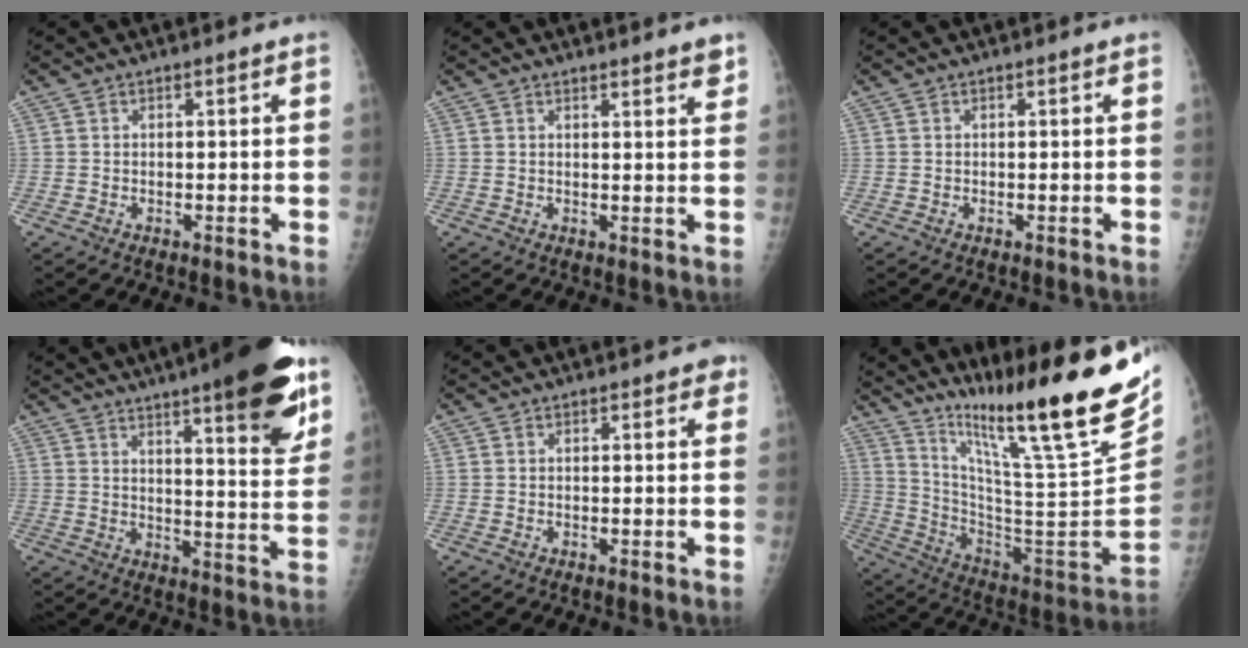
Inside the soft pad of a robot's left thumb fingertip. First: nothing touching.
{"total": 3.0, "force": [2.5, 0.2, 1.7], "torque": [-0.015, -0.016, 0.031]}
{"total": 0.0}
{"total": 18.5, "force": [11.1, 3.6, 14.4], "torque": [-0.171, -0.051, 0.153]}
{"total": 1.5, "force": [0.7, 0.7, 1.1], "torque": [-0.003, 0.001, 0.005]}
{"total": 29.1, "force": [20.7, 2.6, 20.3], "torque": [-0.301, -0.121, 0.334]}